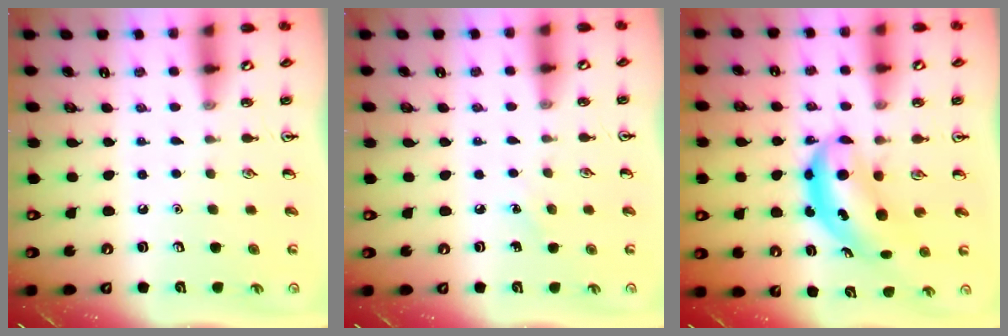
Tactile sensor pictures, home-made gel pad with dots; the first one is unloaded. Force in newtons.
{"total": 3.9, "press": 3.7, "slide": 1.4}
{"total": 6.3, "press": 6.0, "slide": 1.6}